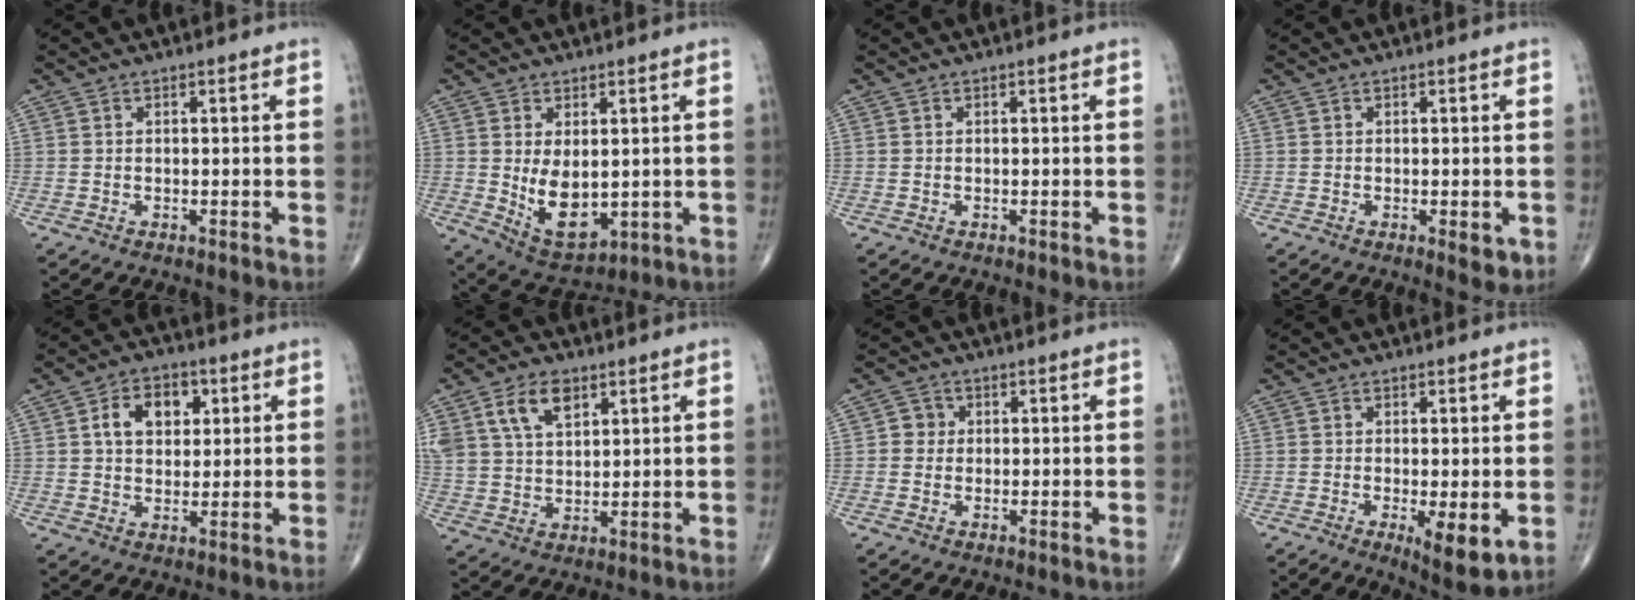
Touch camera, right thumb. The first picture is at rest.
{"total": 9.0, "force": [0.1, 5.1, 7.5], "torque": [-0.107, -0.016, 0.024]}
{"total": 0.0}
{"total": 2.8, "force": [-0.8, 1.1, 2.5], "torque": [-0.026, -0.006, -0.008]}
{"total": 9.0, "force": [2.6, 6.3, 5.9], "torque": [-0.068, 0.002, 0.038]}
{"total": 9.9, "force": [4.9, 6.0, 6.1], "torque": [-0.104, -0.012, 0.098]}
{"total": 2.6, "force": [0.2, 2.5, 0.7], "torque": [0.006, 0.006, -0.003]}
{"total": 6.9, "force": [-1.6, 2.0, 6.4], "torque": [-0.098, -0.021, -0.022]}